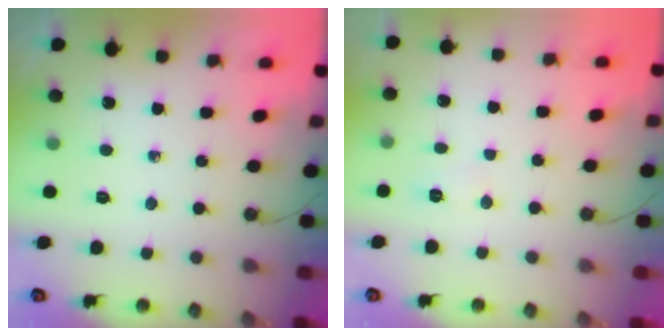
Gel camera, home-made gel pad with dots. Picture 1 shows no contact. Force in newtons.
{"total": 5.4, "press": 5.2, "slide": 1.2}